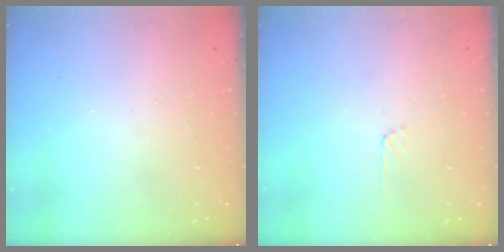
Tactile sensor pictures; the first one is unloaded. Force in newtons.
{"total": 4.6, "press": 4.6, "slide": 0.5}